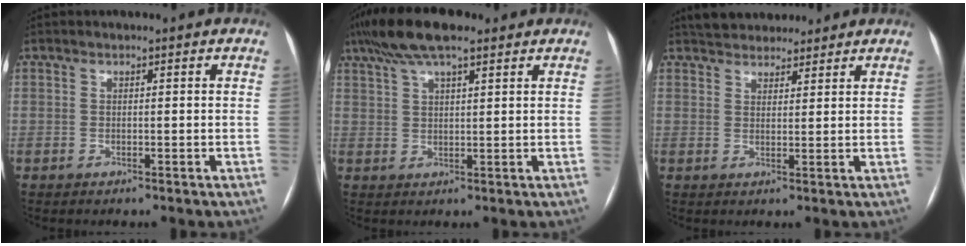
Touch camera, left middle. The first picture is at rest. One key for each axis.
{"total": 10.1, "fx": 7.2, "fy": 2.4, "fz": 6.7, "tx": -0.126, "ty": 0.041, "tz": 0.125}
{"total": 7.8, "fx": 6.9, "fy": 2.9, "fz": 2.1, "tx": -0.022, "ty": 0.023, "tz": 0.104}